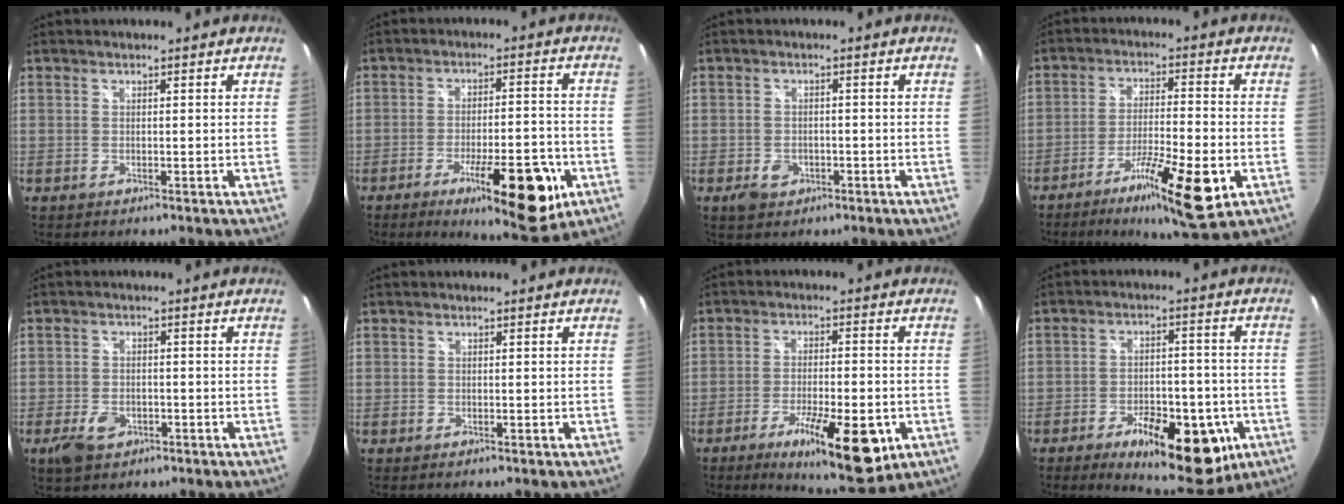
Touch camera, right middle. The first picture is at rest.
{"total": 15.1, "force": [-7.1, 4.0, 12.7], "torque": [-0.196, -0.018, -0.092]}
{"total": 3.6, "force": [-1.8, 2.7, 1.7], "torque": [-0.038, -0.001, -0.022]}
{"total": 13.3, "force": [-6.0, 2.0, 11.7], "torque": [-0.215, -0.024, -0.097]}
{"total": 5.3, "force": [-2.8, 3.3, 3.1], "torque": [-0.079, -0.006, -0.046]}
{"total": 0.0}
{"total": 14.6, "force": [-6.7, 4.0, 12.3], "torque": [-0.212, -0.032, -0.093]}
{"total": 16.8, "force": [-8.1, 7.7, 12.5], "torque": [-0.197, -0.012, -0.096]}